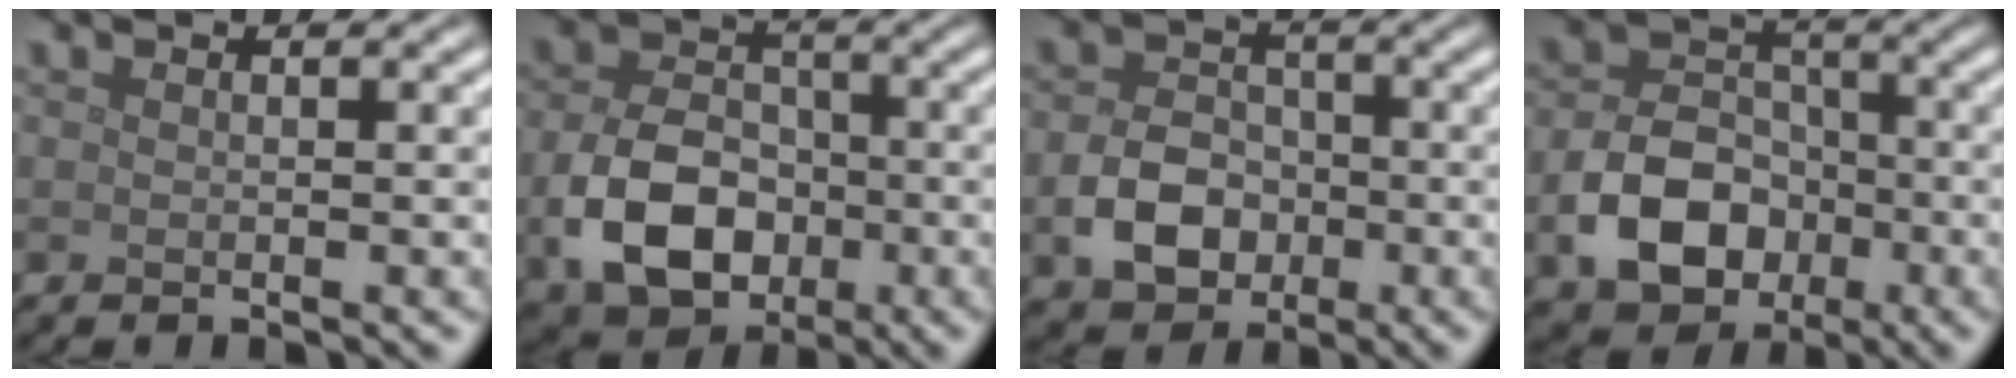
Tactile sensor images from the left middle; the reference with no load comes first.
{"total": 7.9, "force": [-2.4, 5.7, 4.9], "torque": [-0.100, -0.009, -0.043]}
{"total": 5.0, "force": [-1.6, 3.8, 2.8], "torque": [-0.050, 0.000, -0.032]}
{"total": 7.1, "force": [-2.5, 5.2, 4.0], "torque": [-0.075, -0.006, -0.045]}